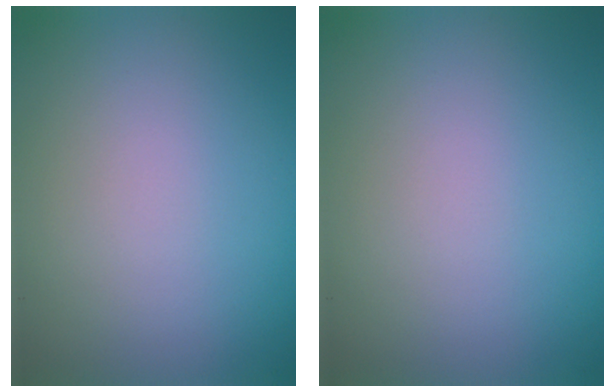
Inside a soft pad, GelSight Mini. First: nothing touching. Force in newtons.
{"total": 0.0}